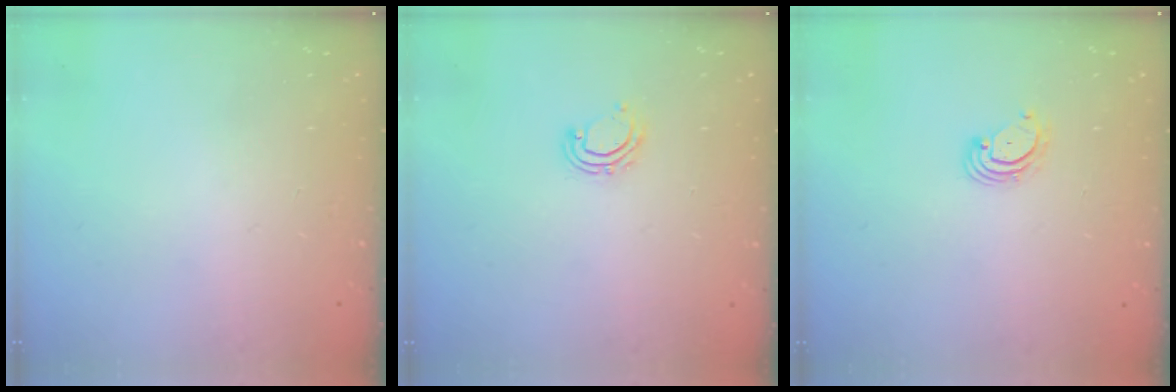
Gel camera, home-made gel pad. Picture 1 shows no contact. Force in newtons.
{"total": 6.5, "press": 6.5, "slide": 0.4}
{"total": 2.9, "press": 2.9, "slide": 0.4}